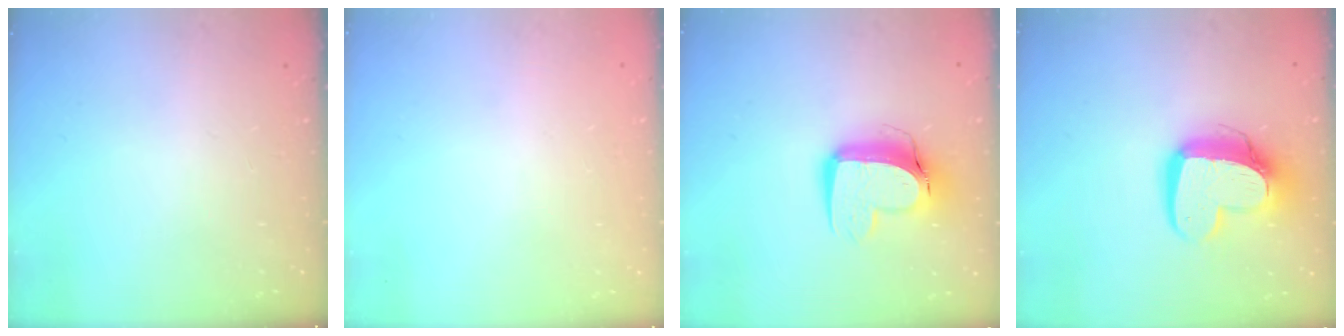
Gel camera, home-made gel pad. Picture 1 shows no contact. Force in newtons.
{"total": 0.0}
{"total": 12.0, "press": 12.0, "slide": 1.2}
{"total": 14.4, "press": 14.3, "slide": 1.3}